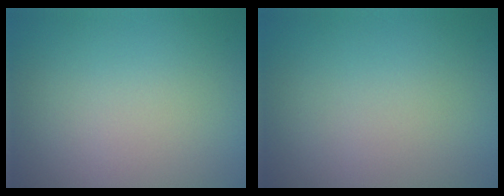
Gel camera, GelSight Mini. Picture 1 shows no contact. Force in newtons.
{"total": 0.0}